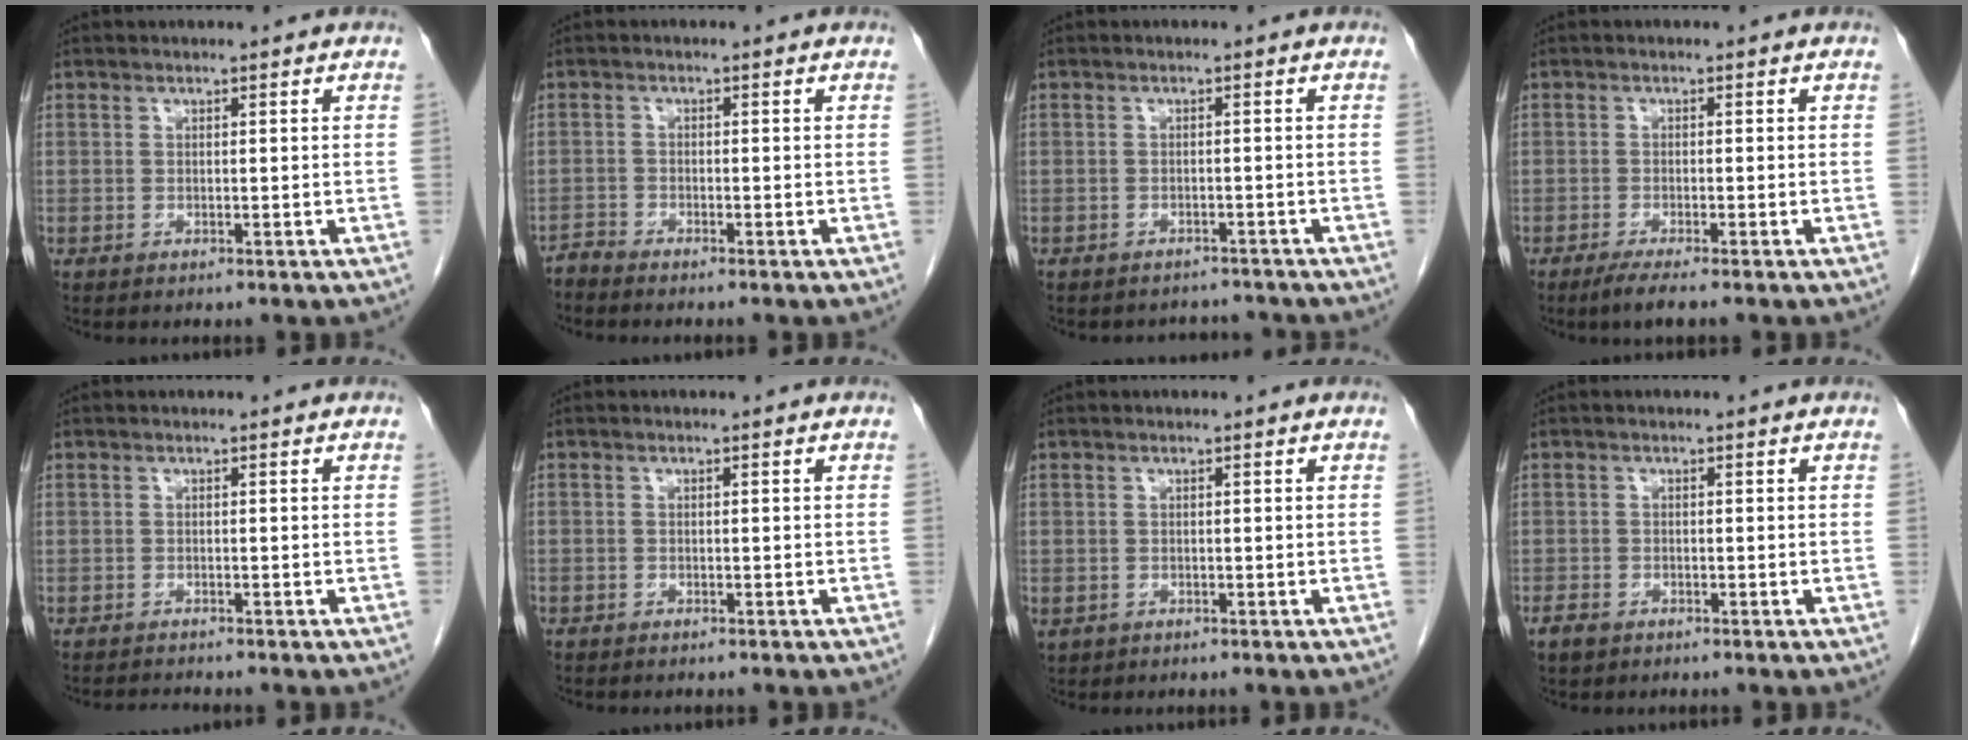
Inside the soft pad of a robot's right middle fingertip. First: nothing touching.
{"total": 1.4, "force": [-1.4, -0.2, -0.1], "torque": [0.004, -0.006, -0.028]}
{"total": 3.8, "force": [-3.6, 1.3, -0.4], "torque": [0.004, 0.004, -0.047]}
{"total": 2.8, "force": [-2.1, -0.1, 1.9], "torque": [-0.042, -0.009, -0.040]}
{"total": 1.7, "force": [-1.7, -0.3, 0.1], "torque": [-0.004, -0.006, -0.027]}
{"total": 0.8, "force": [-0.6, 0.4, 0.1], "torque": [-0.007, 0.002, -0.011]}
{"total": 1.7, "force": [-0.7, 1.4, 0.6], "torque": [-0.016, -0.001, -0.003]}
{"total": 2.2, "force": [-1.5, 1.3, 1.0], "torque": [-0.023, -0.001, -0.021]}